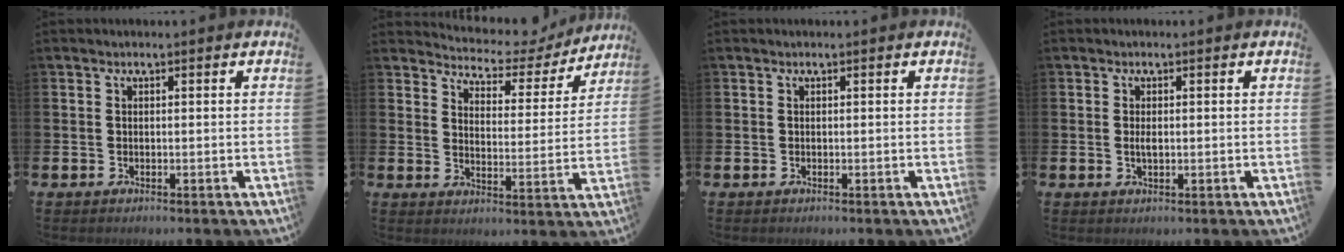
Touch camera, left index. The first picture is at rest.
{"total": 4.6, "force": [4.3, 1.5, 0.3], "torque": [-0.031, -0.041, 0.067]}
{"total": 0.0}
{"total": 1.3, "force": [0.1, 0.6, 1.2], "torque": [-0.020, 0.001, -0.001]}